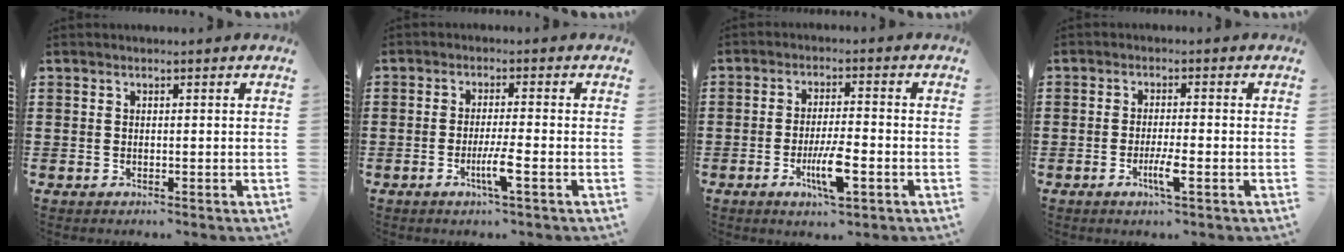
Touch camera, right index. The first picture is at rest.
{"total": 4.2, "force": [-1.8, -0.1, 3.8], "torque": [-0.070, -0.012, -0.033]}
{"total": 6.6, "force": [-2.6, 1.4, 5.9], "torque": [-0.120, -0.012, -0.049]}
{"total": 3.7, "force": [-1.6, 0.2, 3.3], "torque": [-0.063, -0.007, -0.030]}